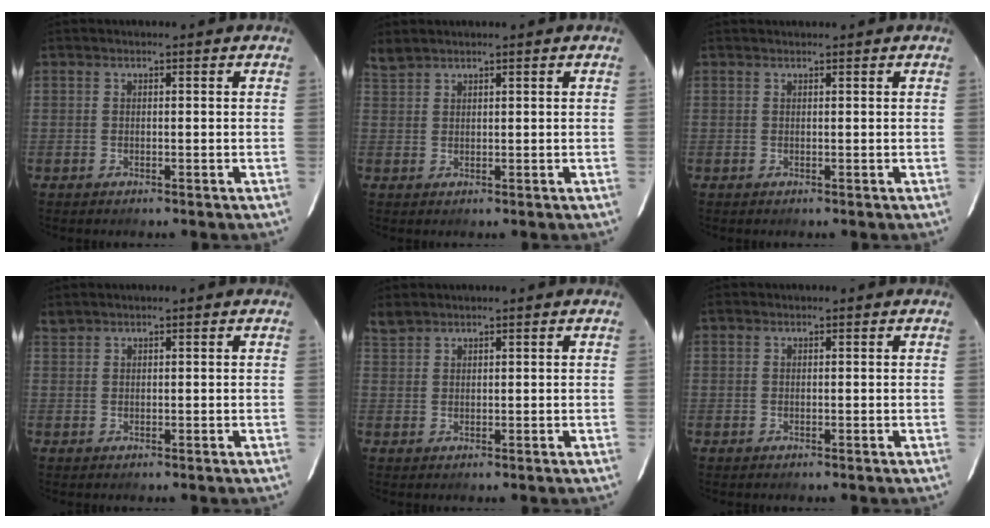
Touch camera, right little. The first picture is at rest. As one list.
[{"total": 1.9, "force": [1.8, 0.2, 0.3], "torque": [-0.014, 0.014, 0.045]}, {"total": 1.1, "force": [1.1, 0.0, 0.2], "torque": [-0.003, 0.019, 0.023]}, {"total": 0.8, "force": [0.8, 0.1, -0.1], "torque": [-0.008, 0.012, 0.025]}, {"total": 1.9, "force": [1.8, 0.4, 0.2], "torque": [-0.012, 0.013, 0.042]}, {"total": 0.0}]